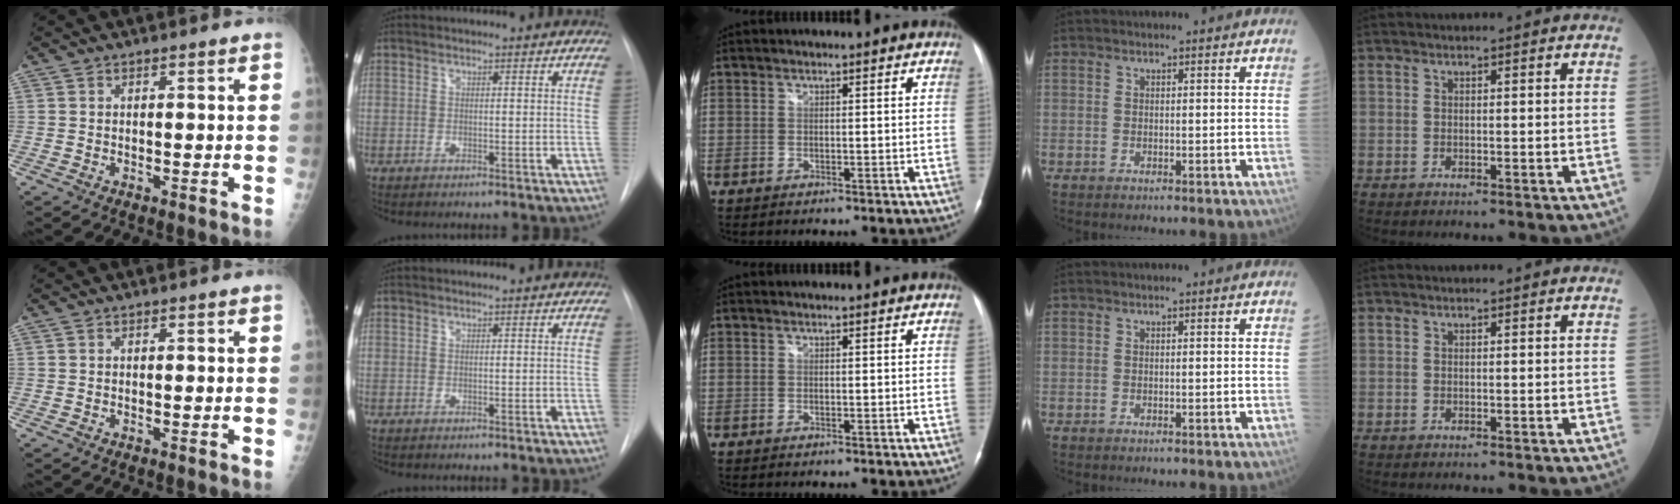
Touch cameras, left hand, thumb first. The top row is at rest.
{}